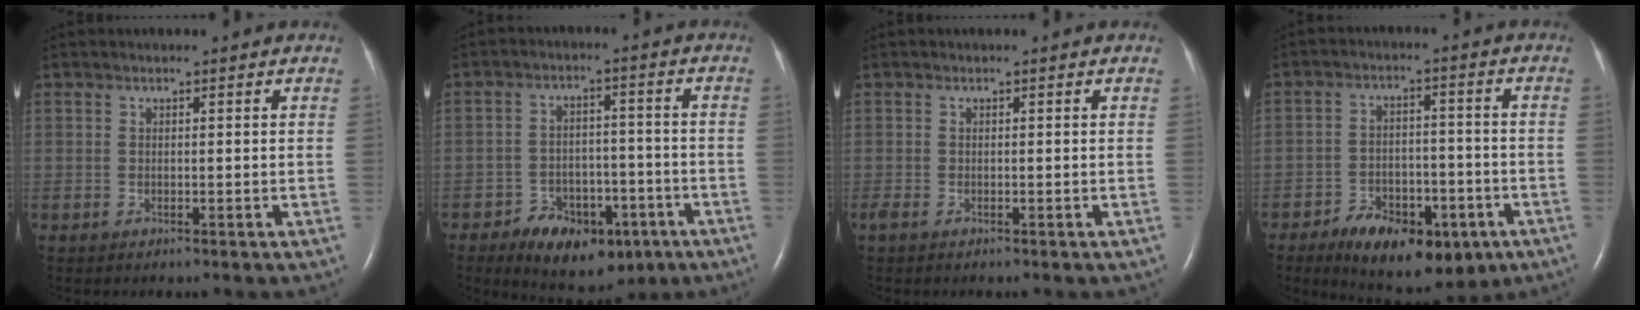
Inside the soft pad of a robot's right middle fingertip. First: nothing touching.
{"total": 11.0, "force": [-6.2, 6.4, 6.5], "torque": [-0.094, 0.013, -0.086]}
{"total": 0.7, "force": [-0.5, 0.2, 0.4], "torque": [-0.015, -0.003, -0.009]}
{"total": 15.6, "force": [-9.2, 7.1, 10.3], "torque": [-0.146, 0.004, -0.134]}